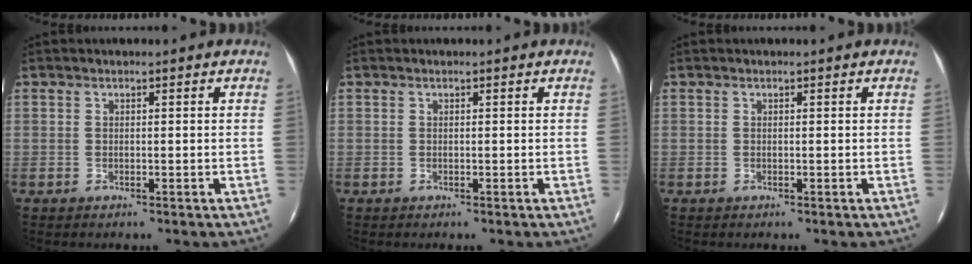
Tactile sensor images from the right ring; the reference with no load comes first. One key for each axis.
{"total": 0.0}
{"total": 0.0}